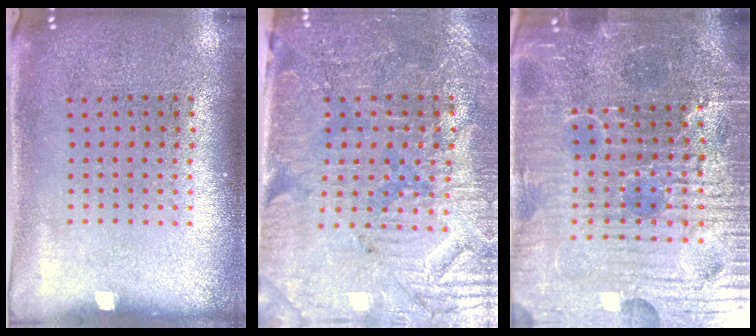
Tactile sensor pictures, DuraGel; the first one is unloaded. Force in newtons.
{"total": 3.7, "press": 3.5, "slide": 1.4}
{"total": 6.6, "press": 6.0, "slide": 2.8}